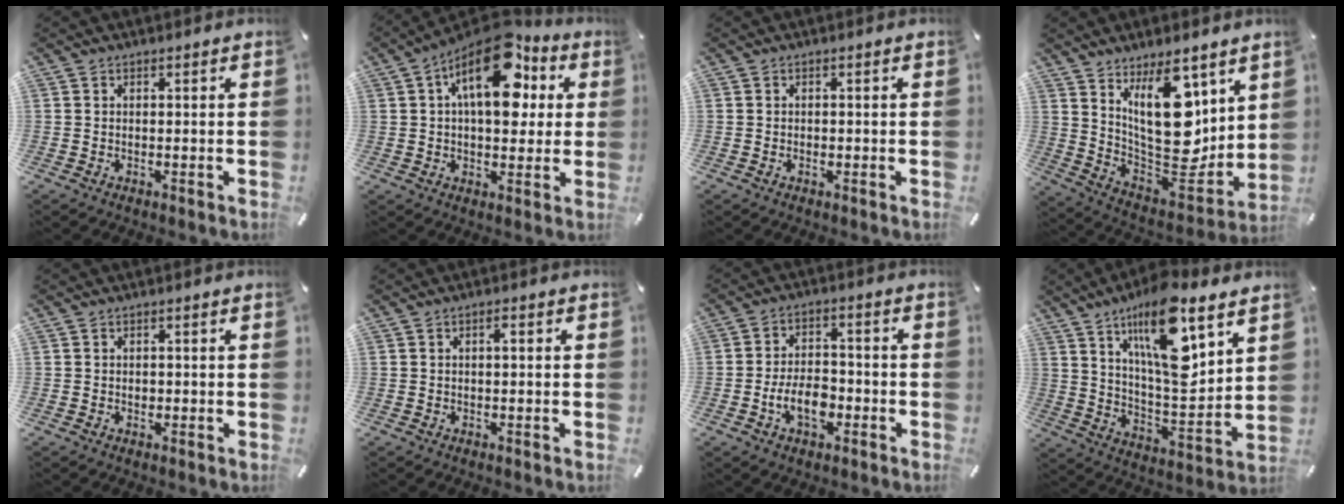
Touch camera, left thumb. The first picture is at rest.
{"total": 17.4, "force": [6.2, 9.4, 13.3], "torque": [-0.200, -0.027, 0.103]}
{"total": 0.9, "force": [-0.3, 0.6, 0.6], "torque": [-0.013, -0.001, -0.006]}
{"total": 20.5, "force": [8.2, 10.3, 15.7], "torque": [-0.264, -0.082, 0.149]}
{"total": 0.8, "force": [-0.1, 0.7, 0.3], "torque": [-0.006, 0.004, -0.003]}
{"total": 1.5, "force": [0.1, 0.5, 1.4], "torque": [-0.028, 0.006, -0.001]}
{"total": 8.3, "force": [-3.1, 5.1, 5.7], "torque": [-0.116, 0.016, -0.056]}
{"total": 19.3, "force": [11.5, 6.8, 14.0], "torque": [-0.241, -0.065, 0.183]}